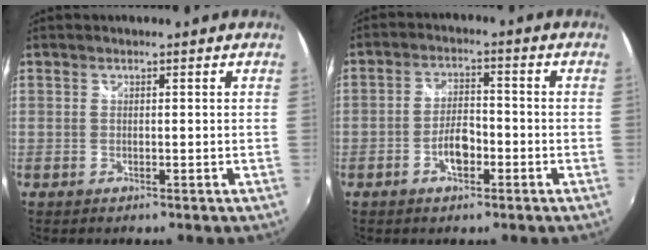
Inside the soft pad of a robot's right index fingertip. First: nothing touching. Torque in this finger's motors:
{"motor_torque": [0.92, 0.05, 0.46, 0.06]}